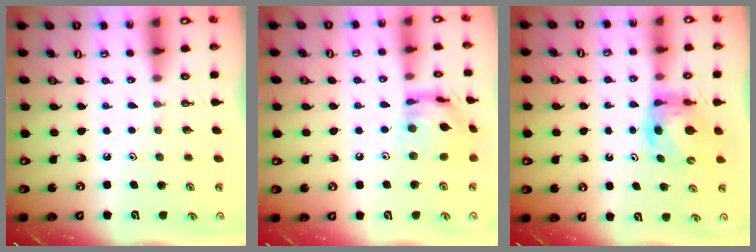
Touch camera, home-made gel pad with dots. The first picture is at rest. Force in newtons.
{"total": 13.8, "press": 13.7, "slide": 1.1}
{"total": 5.6, "press": 5.6, "slide": 0.5}